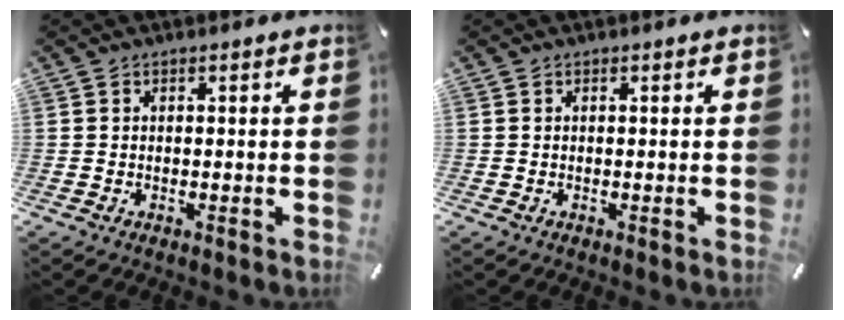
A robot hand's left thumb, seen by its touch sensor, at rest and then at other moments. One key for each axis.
{"total": 0.0}